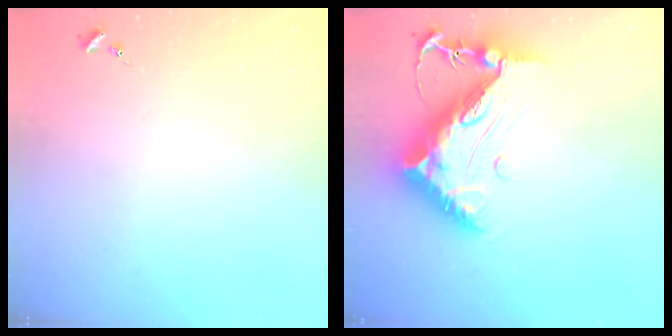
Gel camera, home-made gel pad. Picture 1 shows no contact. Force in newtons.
{"total": 19.1, "press": 19.1, "slide": 1.6}